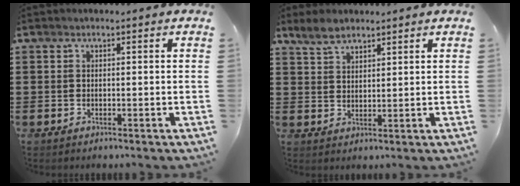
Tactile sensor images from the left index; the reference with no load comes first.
{"total": 3.8, "force": [3.1, 1.6, 1.4], "torque": [-0.036, 0.004, 0.060]}